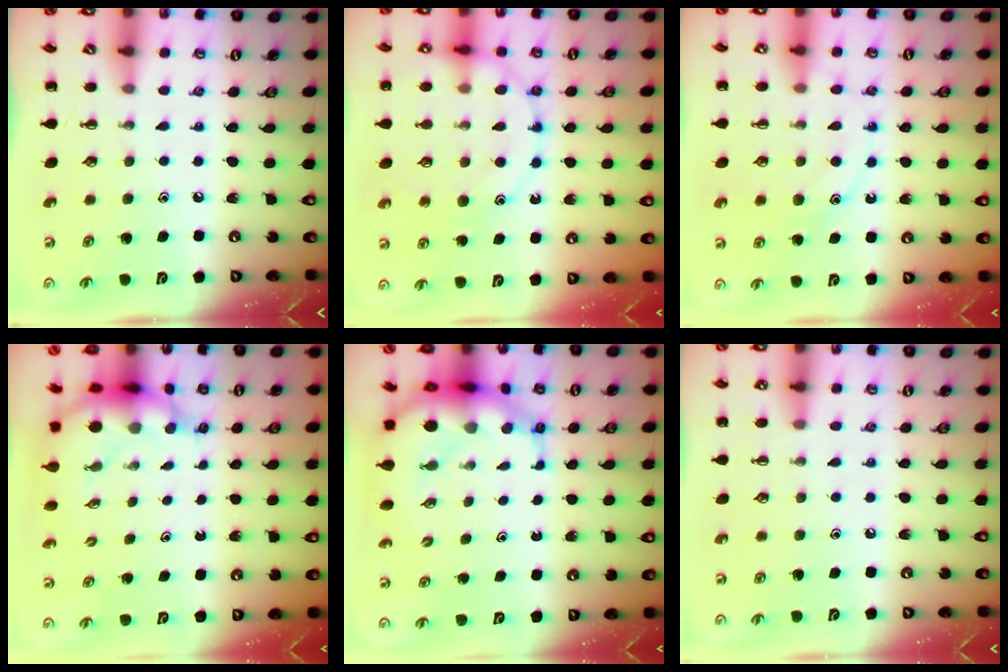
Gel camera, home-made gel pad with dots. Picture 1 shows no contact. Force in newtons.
{"total": 14.8, "press": 14.7, "slide": 1.5}
{"total": 11.1, "press": 11.1, "slide": 0.6}
{"total": 5.9, "press": 5.8, "slide": 1.1}
{"total": 9.9, "press": 9.5, "slide": 2.9}
{"total": 3.7, "press": 3.4, "slide": 1.3}